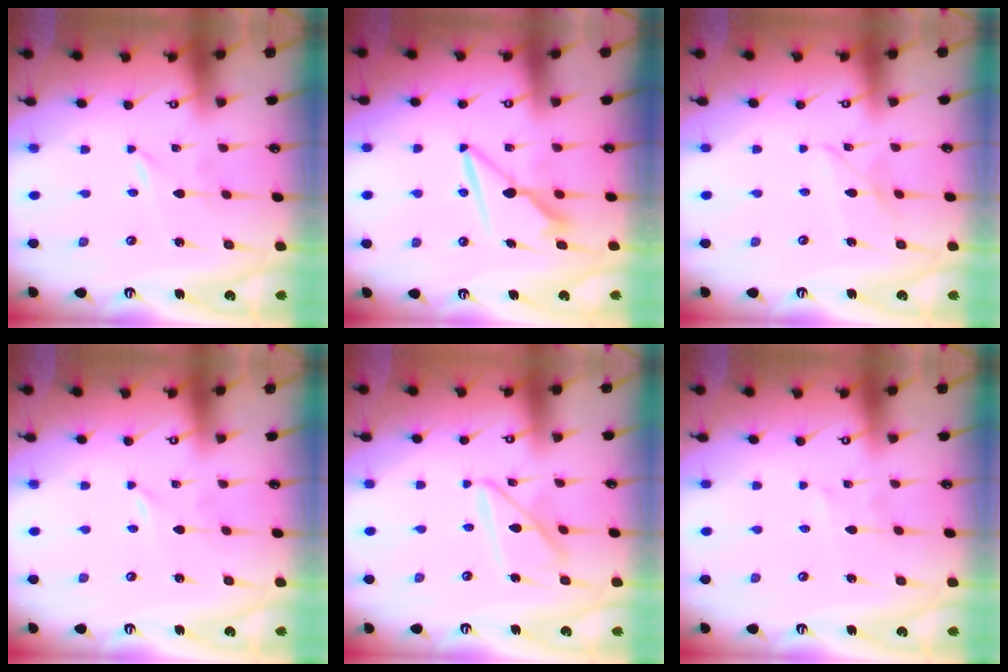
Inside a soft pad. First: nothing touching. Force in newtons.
{"total": 7.9, "press": 7.9, "slide": 0.4}
{"total": 5.8, "press": 5.7, "slide": 0.5}
{"total": 0.0}
{"total": 11.2, "press": 11.1, "slide": 1.0}
{"total": 1.4, "press": 1.4, "slide": 0.1}